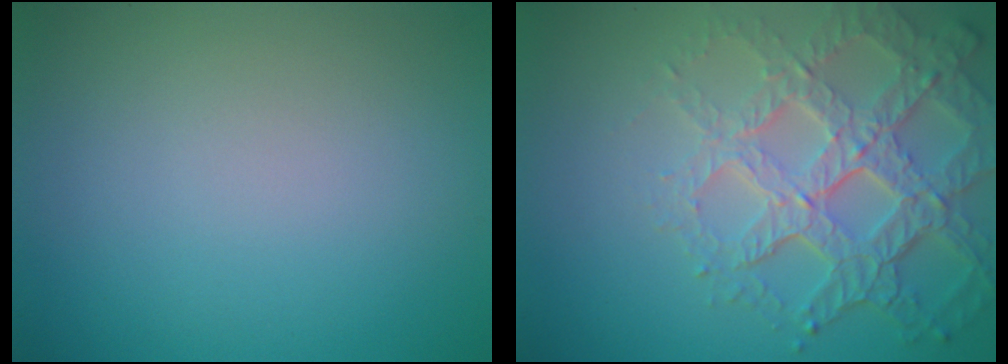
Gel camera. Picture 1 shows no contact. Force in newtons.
{"total": 7.1, "press": 5.1, "slide": 5.0}